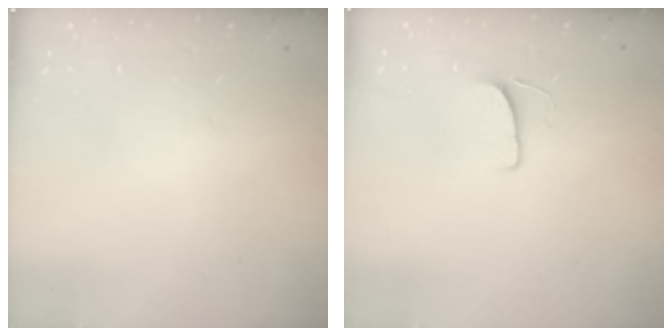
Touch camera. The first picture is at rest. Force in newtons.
{"total": 6.4, "press": 6.4, "slide": 0.5}